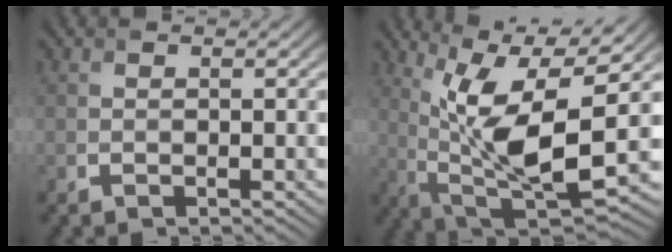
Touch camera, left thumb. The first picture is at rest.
{"total": 13.6, "force": [2.5, 4.7, 12.5], "torque": [-0.240, -0.003, 0.052]}